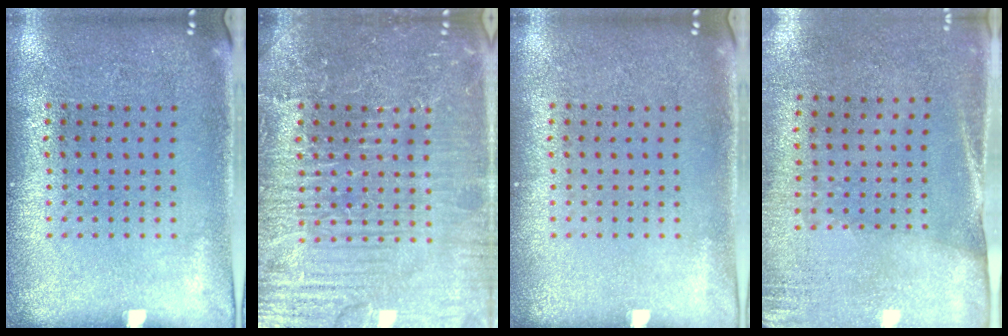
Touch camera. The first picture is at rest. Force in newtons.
{"total": 7.6, "press": 7.6, "slide": 0.9}
{"total": 0.0}
{"total": 2.7, "press": 2.3, "slide": 1.3}